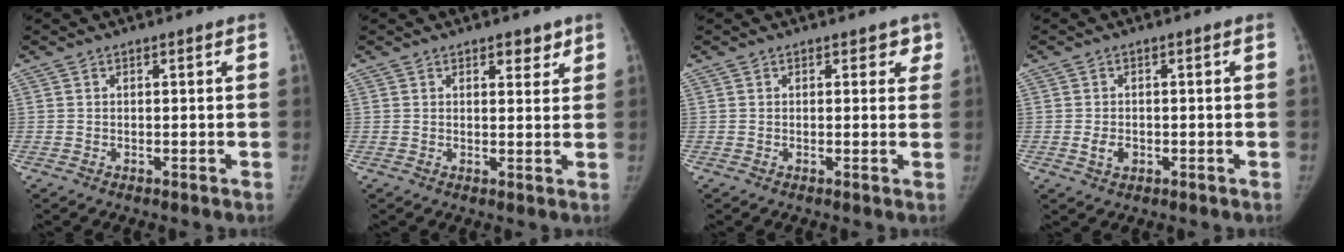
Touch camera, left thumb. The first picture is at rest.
{"total": 3.1, "force": [2.1, 1.6, 1.6], "torque": [-0.002, -0.012, 0.028]}
{"total": 2.3, "force": [1.4, 1.5, 1.0], "torque": [0.021, -0.003, 0.009]}
{"total": 2.5, "force": [-0.7, 1.8, 1.6], "torque": [-0.022, 0.002, -0.009]}